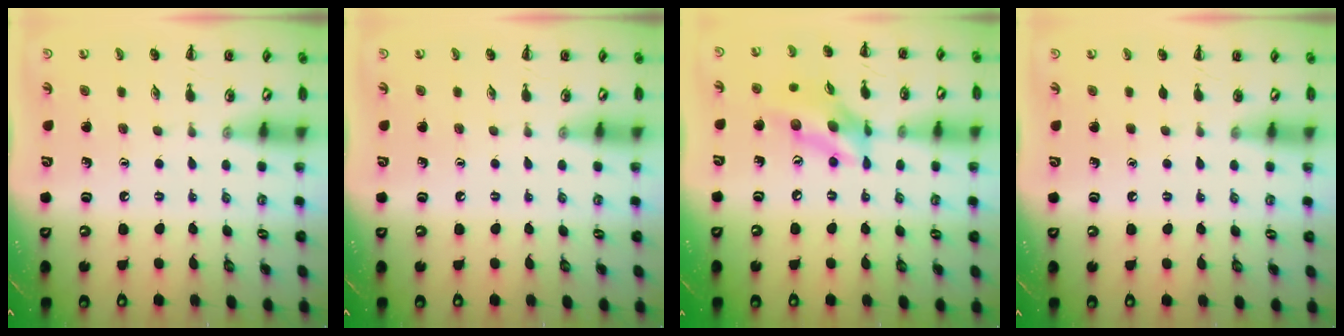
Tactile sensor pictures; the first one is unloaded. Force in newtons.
{"total": 0.0}
{"total": 13.8, "press": 13.4, "slide": 3.2}
{"total": 0.0}